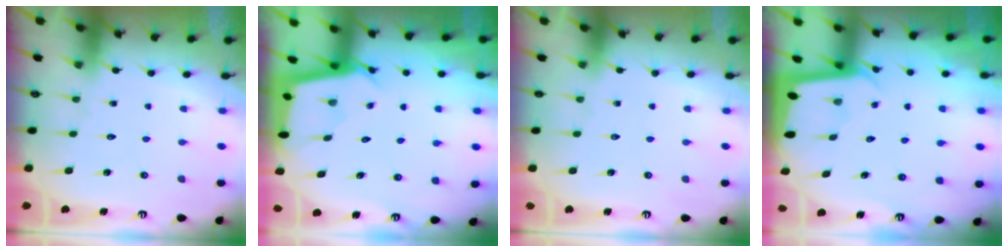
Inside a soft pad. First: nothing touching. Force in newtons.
{"total": 2.5, "press": 2.5, "slide": 0.1}
{"total": 0.0}
{"total": 2.0, "press": 2.0, "slide": 0.1}